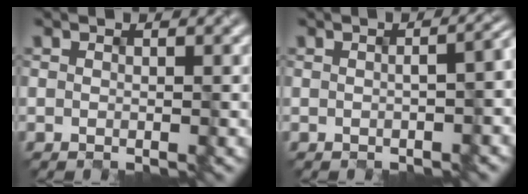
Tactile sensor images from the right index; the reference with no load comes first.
{"total": 6.0, "force": [0.1, 3.2, 5.1], "torque": [-0.010, 0.021, -0.005]}